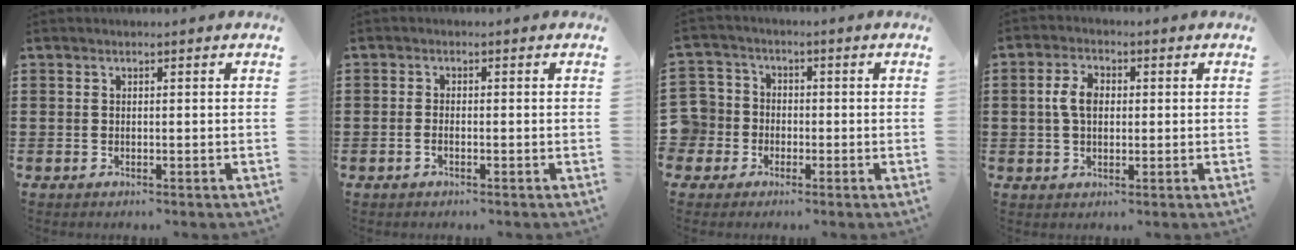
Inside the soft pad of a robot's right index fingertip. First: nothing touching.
{"total": 0.9, "force": [-0.5, 0.0, 0.7], "torque": [-0.017, -0.008, -0.008]}
{"total": 5.0, "force": [-1.7, 4.7, 0.5], "torque": [-0.053, 0.003, -0.041]}
{"total": 4.6, "force": [0.3, 2.9, 3.5], "torque": [-0.083, 0.011, 0.001]}